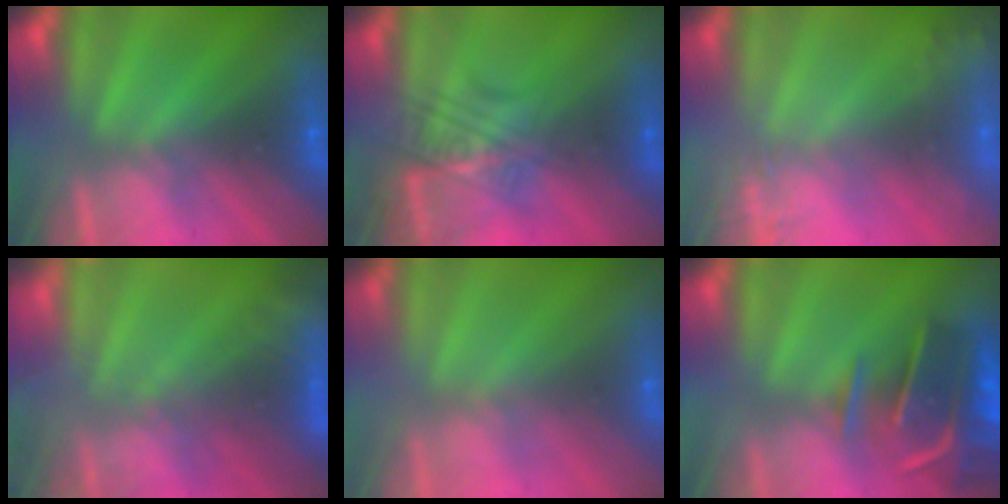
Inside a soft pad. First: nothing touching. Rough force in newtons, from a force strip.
{"total": 2.4}
{"total": 2.4}
{"total": 11.8}
{"total": 2.7}
{"total": 7.9}